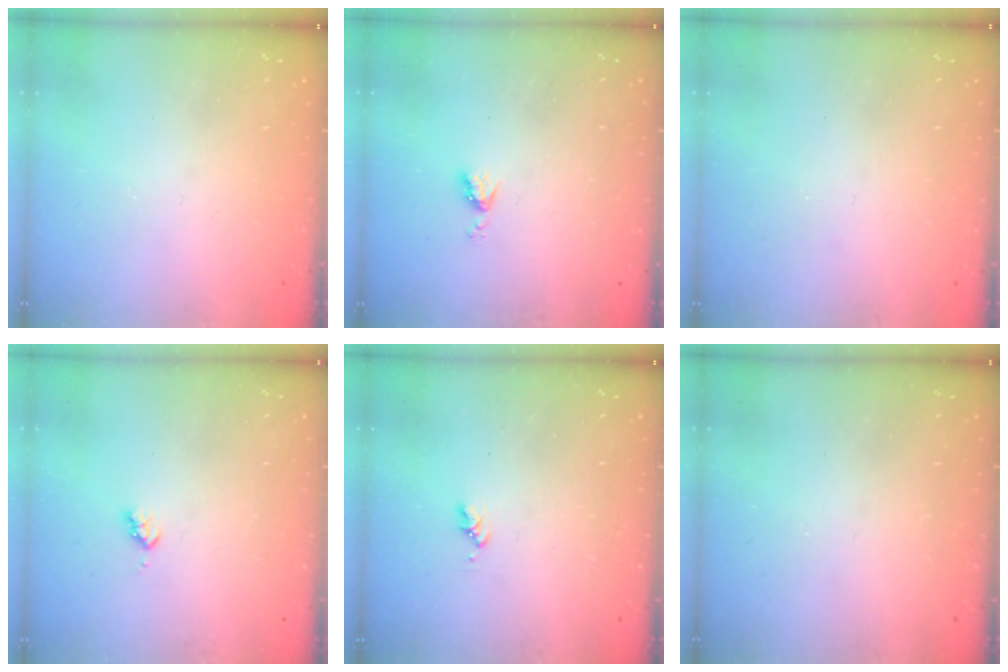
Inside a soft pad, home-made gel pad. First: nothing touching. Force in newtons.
{"total": 4.3, "press": 4.3, "slide": 0.5}
{"total": 0.7, "press": 0.7, "slide": 0.1}
{"total": 3.1, "press": 3.0, "slide": 0.5}
{"total": 1.6, "press": 1.6, "slide": 0.3}
{"total": 0.0}